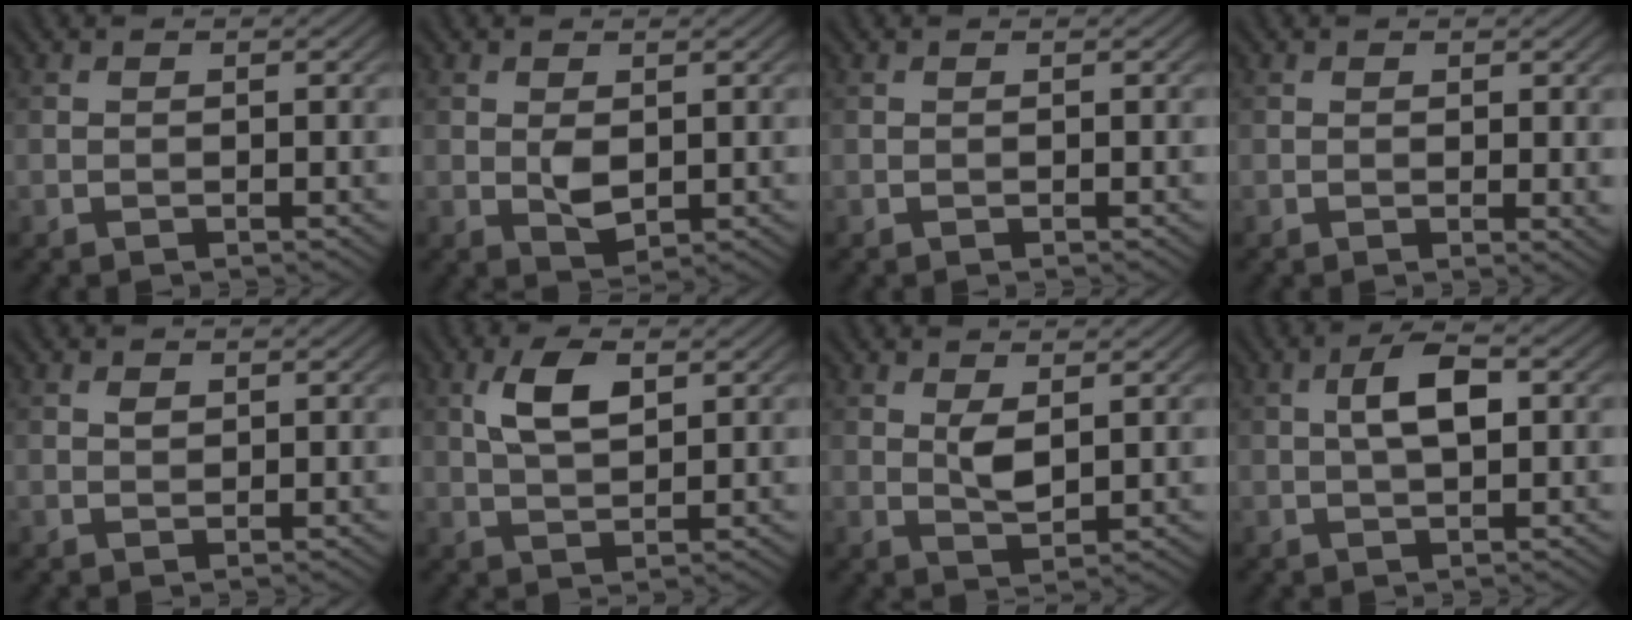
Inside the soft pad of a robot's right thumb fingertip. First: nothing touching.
{"total": 2.6, "force": [0.2, 1.6, 2.0], "torque": [-0.043, -0.006, 0.009]}
{"total": 0.0}
{"total": 1.4, "force": [0.5, 0.7, 1.2], "torque": [-0.015, -0.006, 0.011]}
{"total": 1.0, "force": [0.5, 0.7, 0.6], "torque": [-0.012, -0.001, 0.010]}
{"total": 5.3, "force": [2.0, 2.4, 4.3], "torque": [-0.095, 0.003, 0.039]}
{"total": 2.9, "force": [0.9, 1.2, 2.5], "torque": [-0.054, -0.006, 0.022]}
{"total": 4.8, "force": [0.7, 1.9, 4.4], "torque": [-0.087, 0.008, 0.011]}